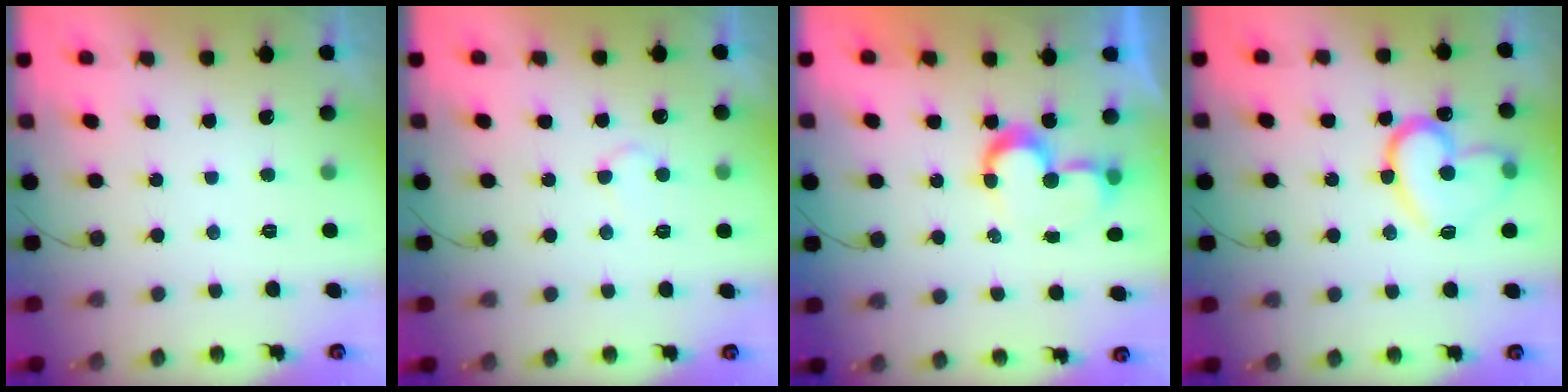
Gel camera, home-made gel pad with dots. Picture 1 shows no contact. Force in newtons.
{"total": 4.6, "press": 4.5, "slide": 0.4}
{"total": 9.1, "press": 9.0, "slide": 0.6}
{"total": 15.2, "press": 15.2, "slide": 0.8}